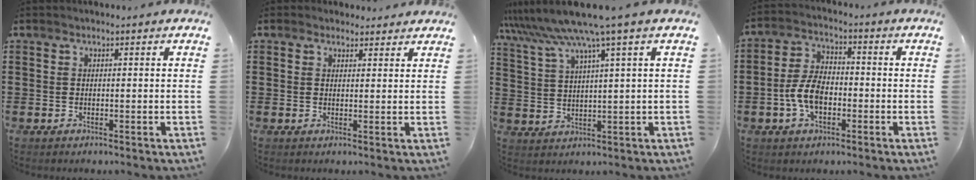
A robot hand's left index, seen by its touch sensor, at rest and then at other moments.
{"total": 2.1, "force": [1.8, 1.0, 0.2], "torque": [0.000, 0.001, 0.034]}
{"total": 7.6, "force": [5.5, -0.7, 5.1], "torque": [-0.117, -0.032, 0.094]}
{"total": 7.0, "force": [-2.0, 3.9, 5.5], "torque": [-0.128, 0.002, -0.043]}